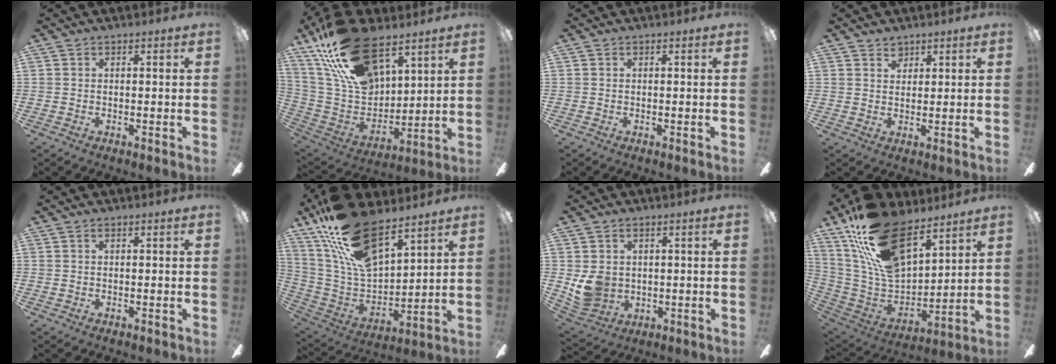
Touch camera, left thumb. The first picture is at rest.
{"total": 24.7, "force": [15.9, 12.4, 14.3], "torque": [-0.282, -0.078, 0.292]}
{"total": 0.0}
{"total": 2.6, "force": [2.1, 1.6, 0.4], "torque": [0.006, -0.009, 0.036]}
{"total": 0.0}
{"total": 21.4, "force": [14.5, 8.8, 13.0], "torque": [-0.261, -0.085, 0.262]}
{"total": 7.2, "force": [0.8, 6.3, 3.3], "torque": [-0.073, 0.004, 0.020]}
{"total": 22.9, "force": [14.5, 11.1, 13.9], "torque": [-0.276, -0.088, 0.262]}